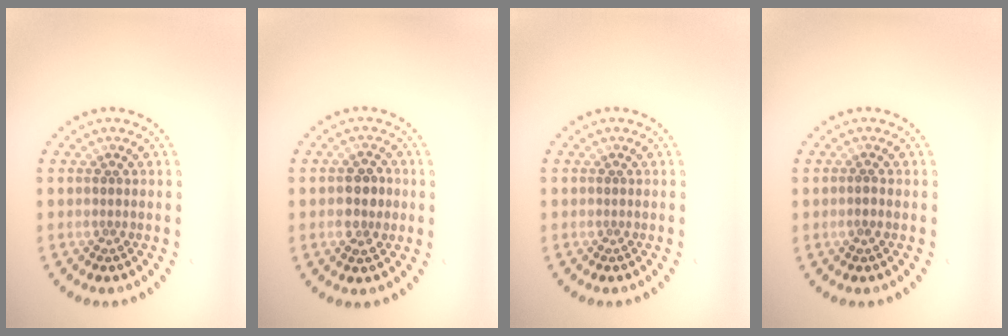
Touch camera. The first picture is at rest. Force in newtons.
{"total": 2.7, "press": 2.7, "slide": 0.4}
{"total": 0.0}
{"total": 0.5, "press": 0.4, "slide": 0.4}